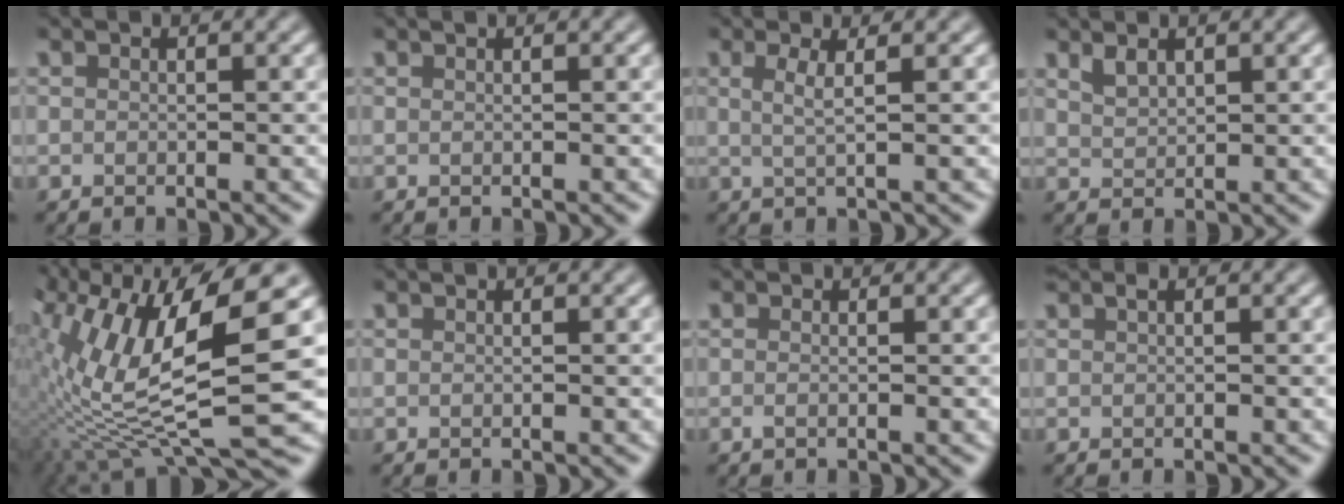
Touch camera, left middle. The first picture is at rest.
{"total": 1.1, "force": [0.6, 0.5, 0.8], "torque": [-0.007, -0.001, -0.003]}
{"total": 2.3, "force": [0.4, 0.7, 2.2], "torque": [-0.035, -0.001, 0.001]}
{"total": 1.4, "force": [1.1, 0.6, 0.8], "torque": [-0.019, -0.001, 0.026]}
{"total": 14.3, "force": [0.5, 5.5, 13.2], "torque": [-0.278, -0.011, 0.016]}
{"total": 0.6, "force": [0.3, 0.3, 0.5], "torque": [-0.002, 0.001, -0.003]}
{"total": 0.8, "force": [-0.1, 0.3, 0.8], "torque": [-0.013, -0.003, -0.005]}
{"total": 0.8, "force": [0.5, 0.2, 0.5], "torque": [-0.011, 0.007, 0.009]}